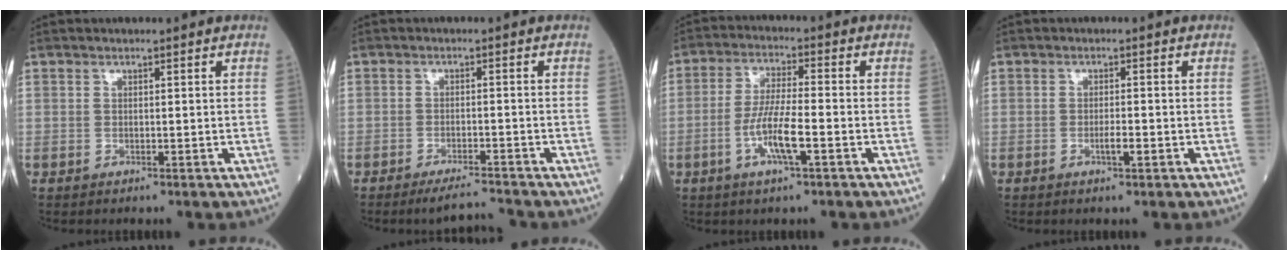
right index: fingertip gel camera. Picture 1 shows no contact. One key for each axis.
{"total": 3.8, "fx": -3.6, "fy": -0.3, "fz": 1.3, "tx": -0.021, "ty": -0.014, "tz": -0.062}
{"total": 7.5, "fx": -2.7, "fy": 0.8, "fz": 6.9, "tx": -0.137, "ty": -0.003, "tz": -0.055}
{"total": 1.9, "fx": -0.7, "fy": 0.1, "fz": 1.8, "tx": -0.032, "ty": -0.001, "tz": -0.013}